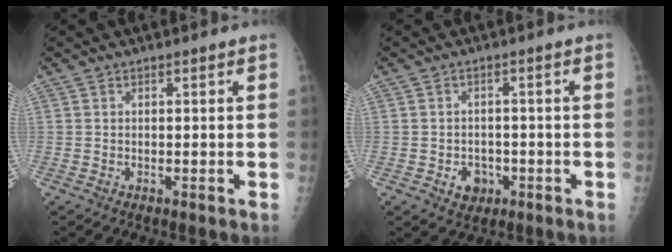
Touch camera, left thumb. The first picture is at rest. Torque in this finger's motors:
{"motor_torque": [0.45, 0.42, 0.45, 0.06, 0.01]}